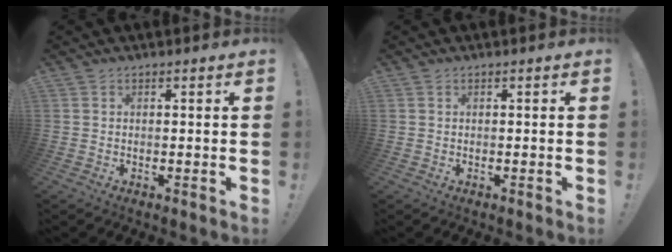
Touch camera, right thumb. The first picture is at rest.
{"total": 0.0}